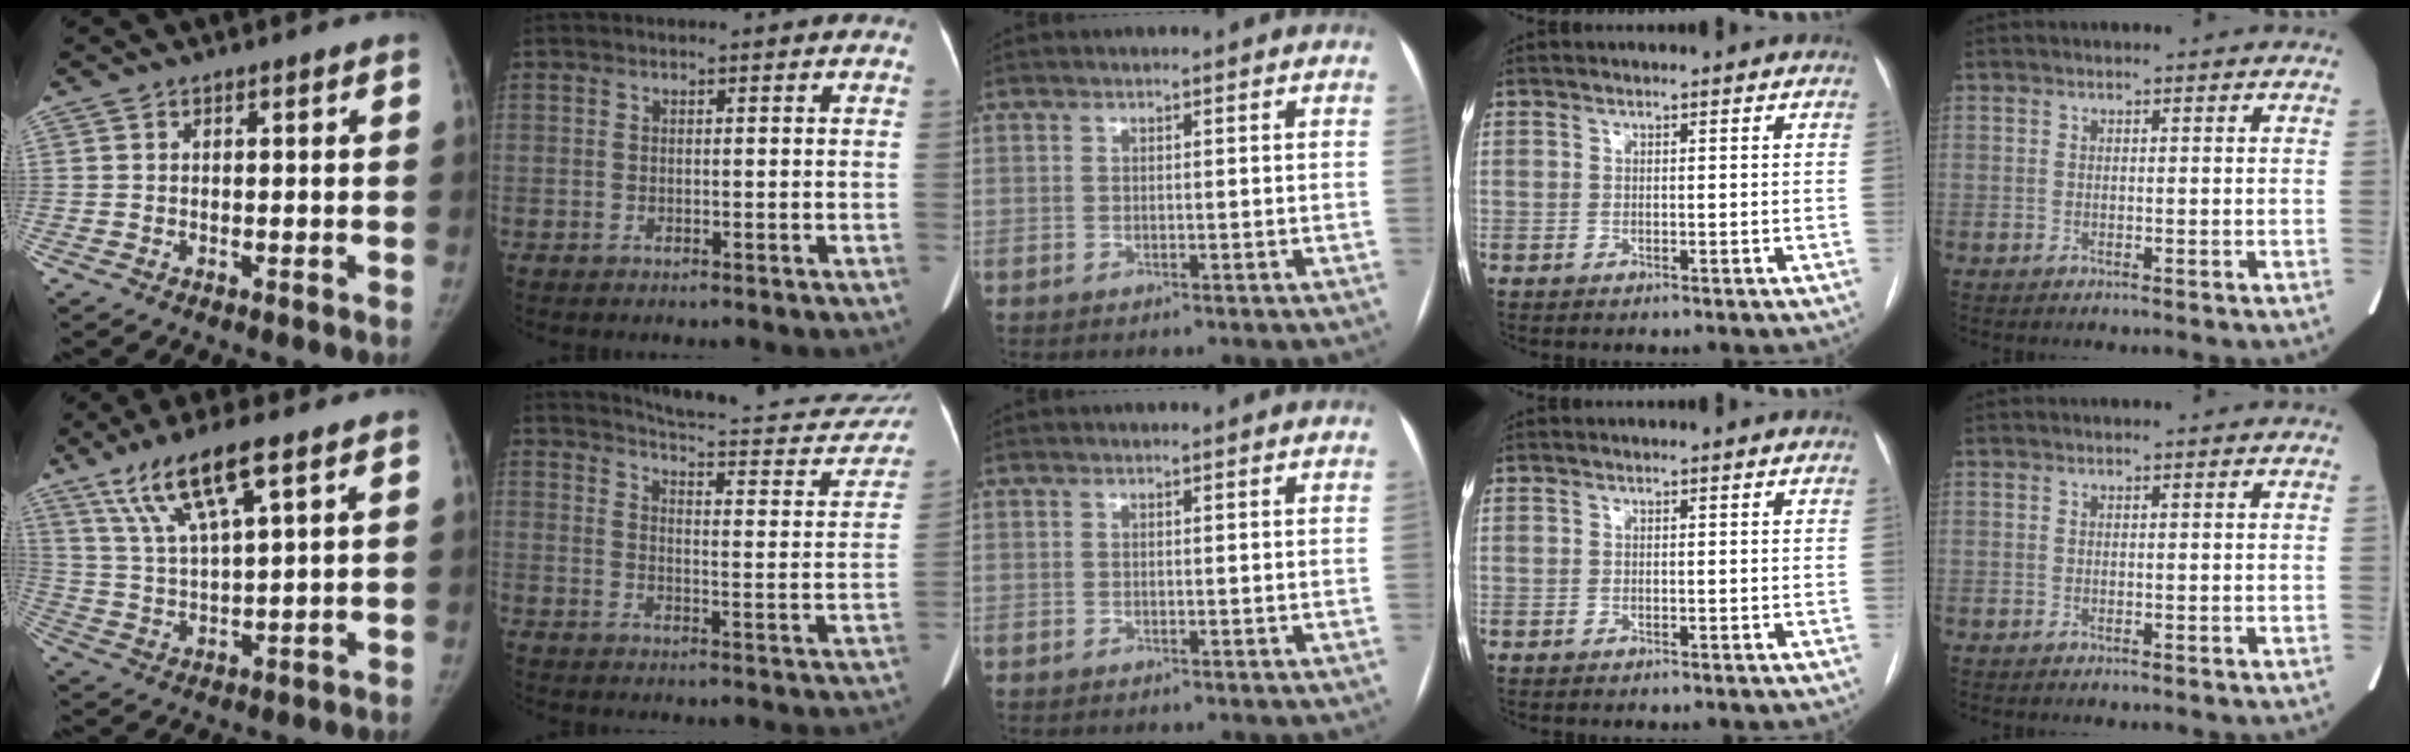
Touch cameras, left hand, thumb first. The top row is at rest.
{"thumb": {"total": 12.2, "force": [7.1, 2.3, 9.6], "torque": [-0.190, -0.015, 0.142]}, "index": {"total": 21.2, "force": [20.2, 3.2, 5.6], "torque": [-0.057, -0.082, 0.234]}}